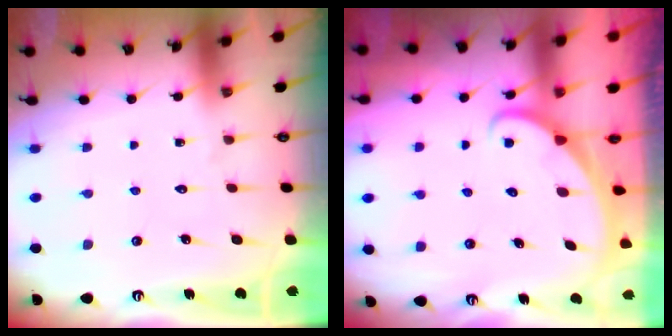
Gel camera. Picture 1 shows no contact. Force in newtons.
{"total": 2.0, "press": 2.0, "slide": 0.0}